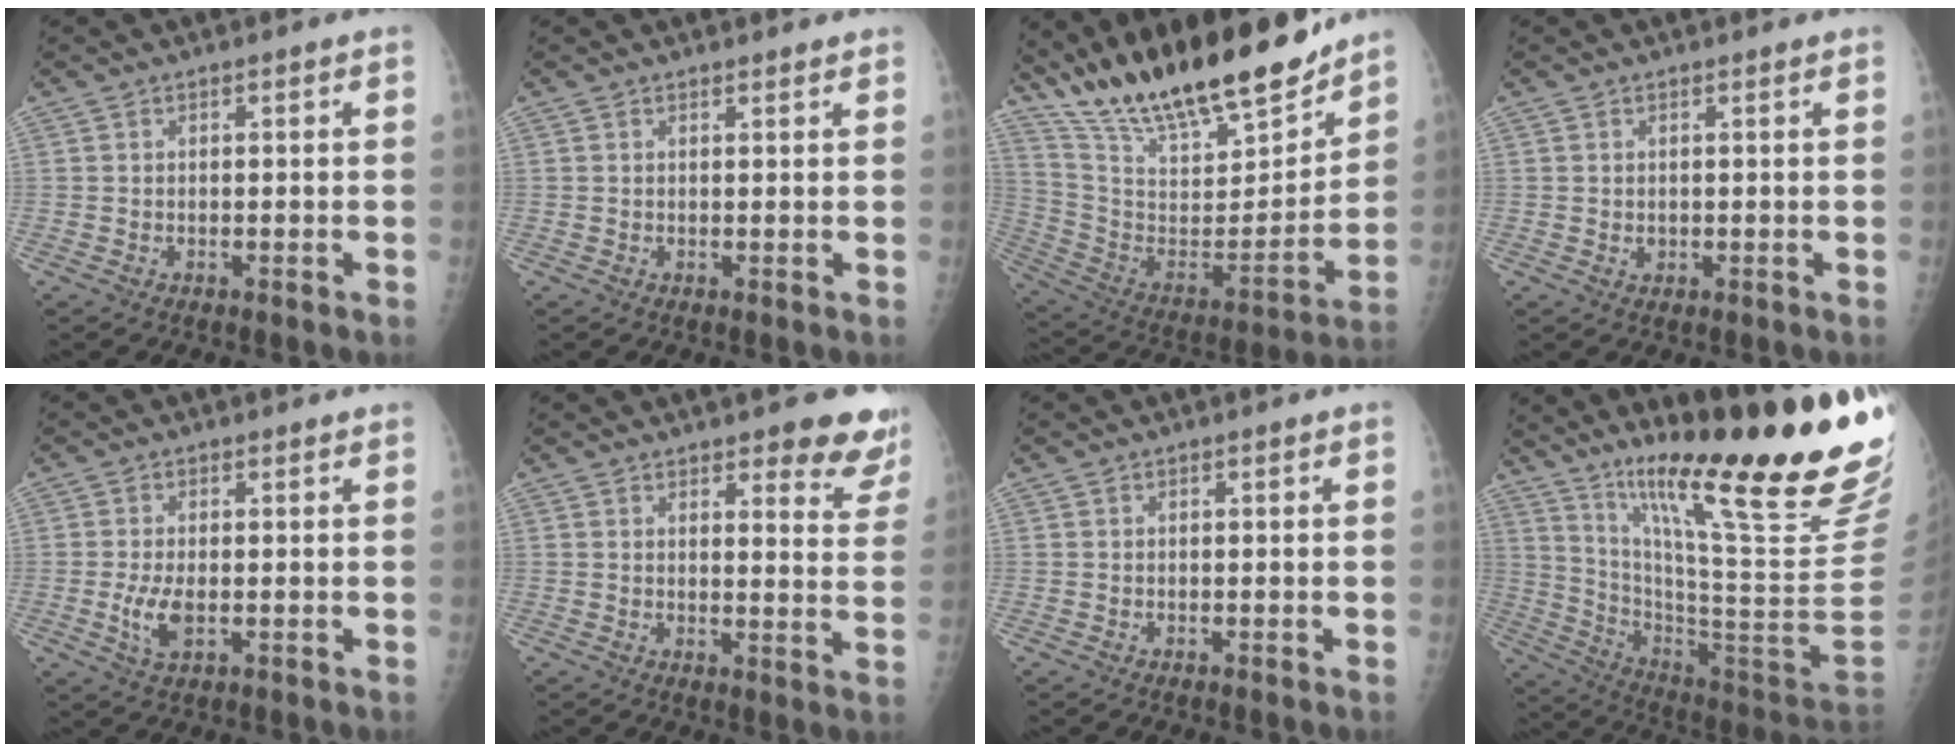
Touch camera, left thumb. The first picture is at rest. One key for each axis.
{"total": 1.2, "fx": 1.1, "fy": 0.3, "fz": 0.2, "tx": 0.000, "ty": -0.004, "tz": 0.016}
{"total": 25.9, "fx": 21.4, "fy": 7.0, "fz": 12.9, "tx": -0.191, "ty": -0.094, "tz": 0.367}
{"total": 1.1, "fx": 0.5, "fy": 0.9, "fz": 0.5, "tx": -0.002, "ty": -0.003, "tz": 0.008}
{"total": 4.6, "fx": -0.2, "fy": 2.2, "fz": 4.0, "tx": -0.084, "ty": -0.006, "tz": -0.002}
{"total": 9.9, "fx": 8.3, "fy": 3.0, "fz": 4.6, "tx": -0.014, "ty": -0.051, "tz": 0.080}
{"total": 0.0}
{"total": 32.1, "fx": 20.9, "fy": 2.0, "fz": 24.3, "tx": -0.314, "ty": -0.107, "tz": 0.335}